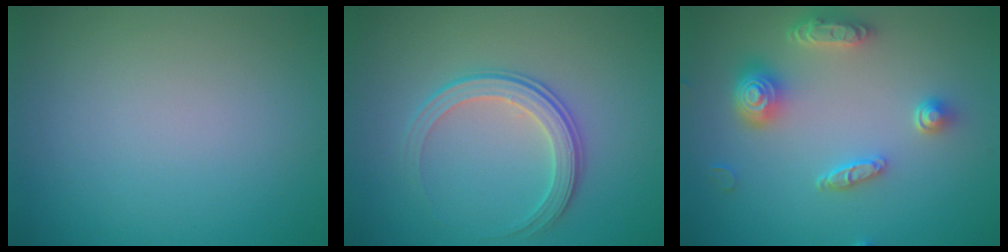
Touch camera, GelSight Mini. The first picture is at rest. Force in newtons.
{"total": 3.2, "press": 2.8, "slide": 1.6}
{"total": 4.7, "press": 3.9, "slide": 2.8}